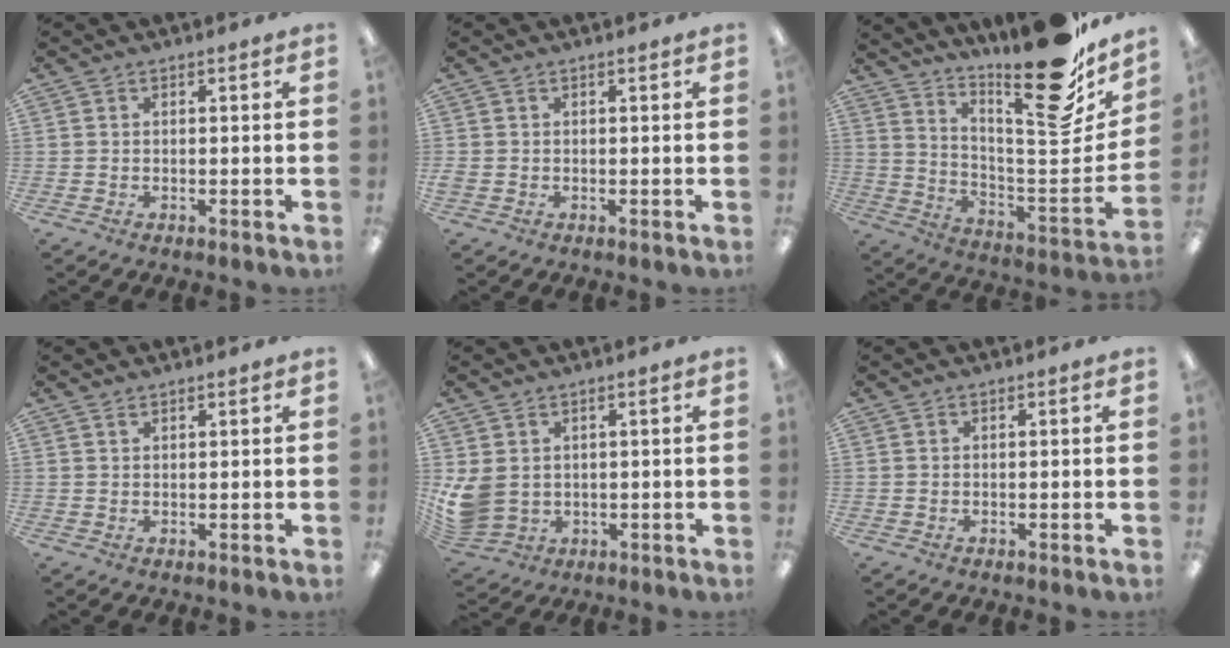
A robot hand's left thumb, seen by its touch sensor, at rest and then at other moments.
{"total": 0.9, "force": [-0.1, 0.8, 0.4], "torque": [-0.006, 0.003, -0.002]}
{"total": 24.2, "force": [18.3, 5.1, 15.0], "torque": [-0.202, -0.139, 0.287]}
{"total": 1.0, "force": [0.9, 0.3, 0.3], "torque": [-0.008, 0.000, 0.017]}
{"total": 7.0, "force": [1.2, 5.7, 3.8], "torque": [-0.091, -0.005, 0.027]}
{"total": 0.0}